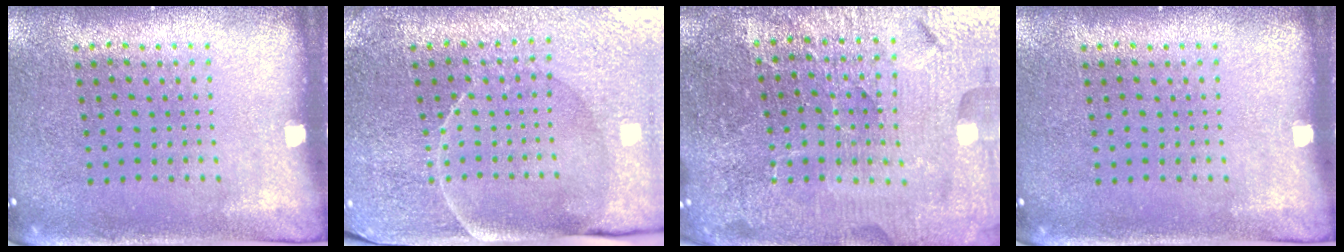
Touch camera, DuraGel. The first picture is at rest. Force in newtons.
{"total": 3.8, "press": 3.7, "slide": 0.7}
{"total": 5.8, "press": 5.2, "slide": 2.5}
{"total": 0.0}